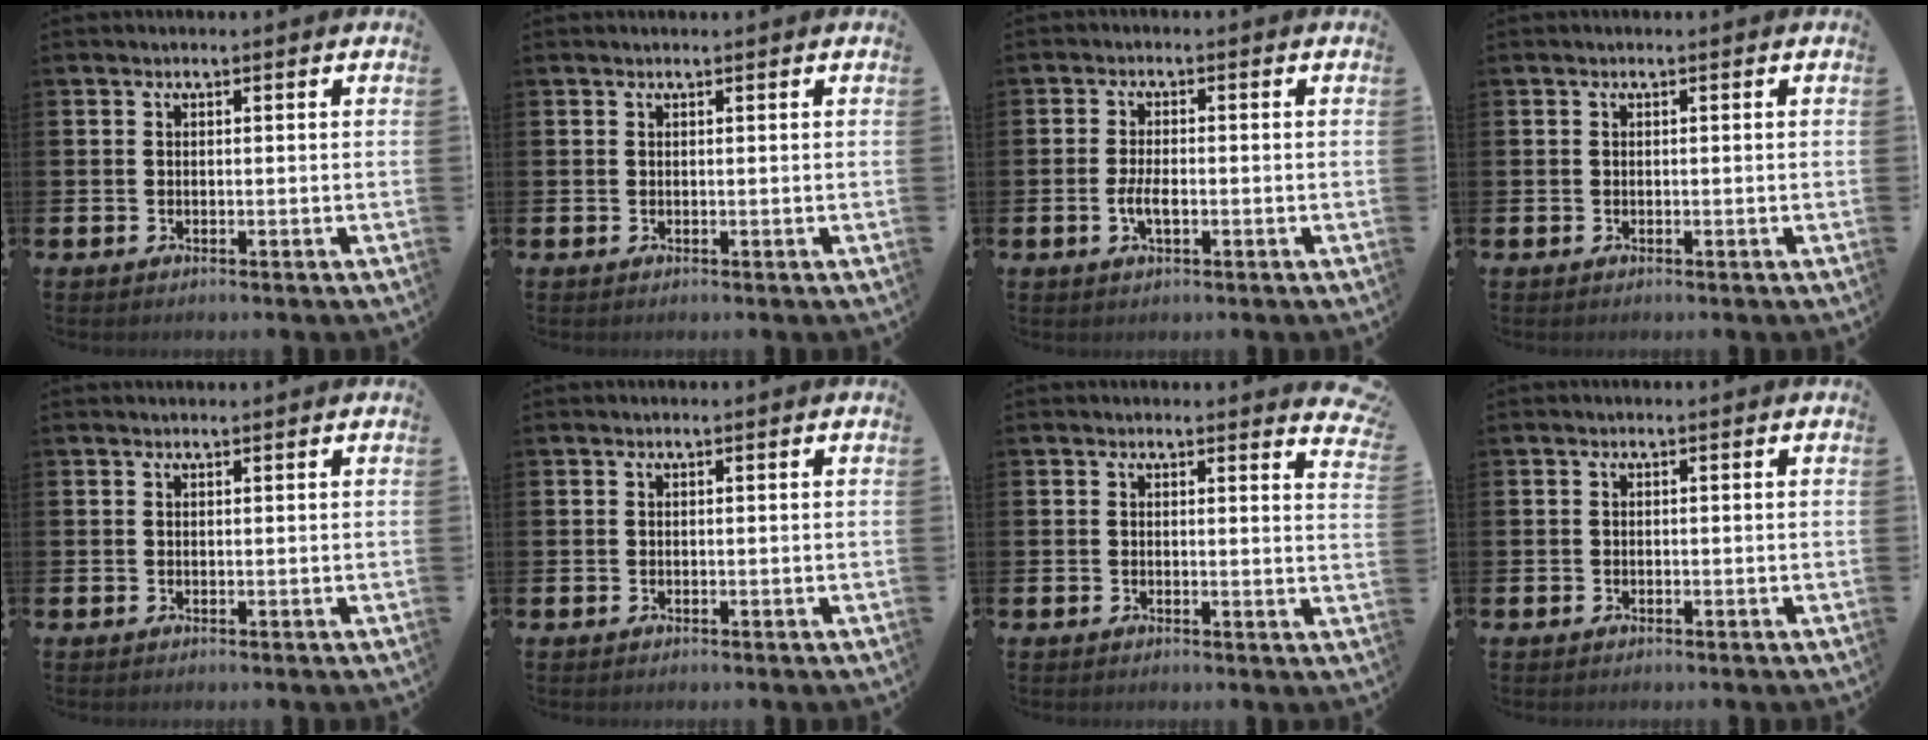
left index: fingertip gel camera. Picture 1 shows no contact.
{"total": 0.0}
{"total": 2.8, "force": [-0.7, 1.2, 2.4], "torque": [-0.044, 0.001, -0.013]}
{"total": 0.0}
{"total": 0.5, "force": [0.5, 0.0, 0.0], "torque": [0.008, -0.004, 0.008]}
{"total": 0.0}
{"total": 2.1, "force": [2.1, 0.2, 0.1], "torque": [0.010, -0.018, 0.034]}
{"total": 0.0}